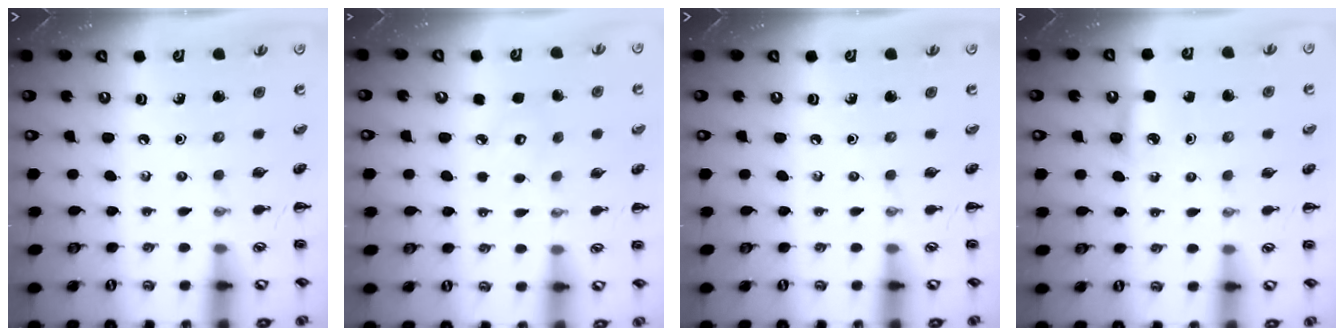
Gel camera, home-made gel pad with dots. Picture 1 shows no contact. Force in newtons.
{"total": 3.9, "press": 3.8, "slide": 0.8}
{"total": 0.0}
{"total": 4.9, "press": 4.6, "slide": 1.7}